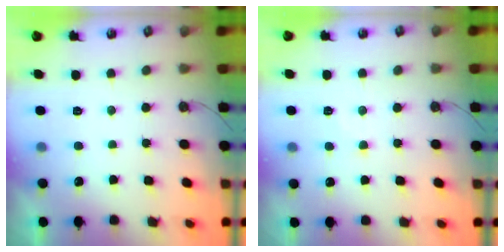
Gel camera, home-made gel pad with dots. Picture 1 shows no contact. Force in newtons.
{"total": 5.5, "press": 5.5, "slide": 0.7}